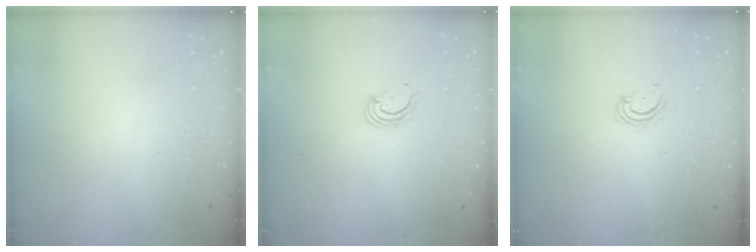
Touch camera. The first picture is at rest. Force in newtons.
{"total": 2.8, "press": 2.8, "slide": 0.3}
{"total": 2.9, "press": 2.9, "slide": 0.3}